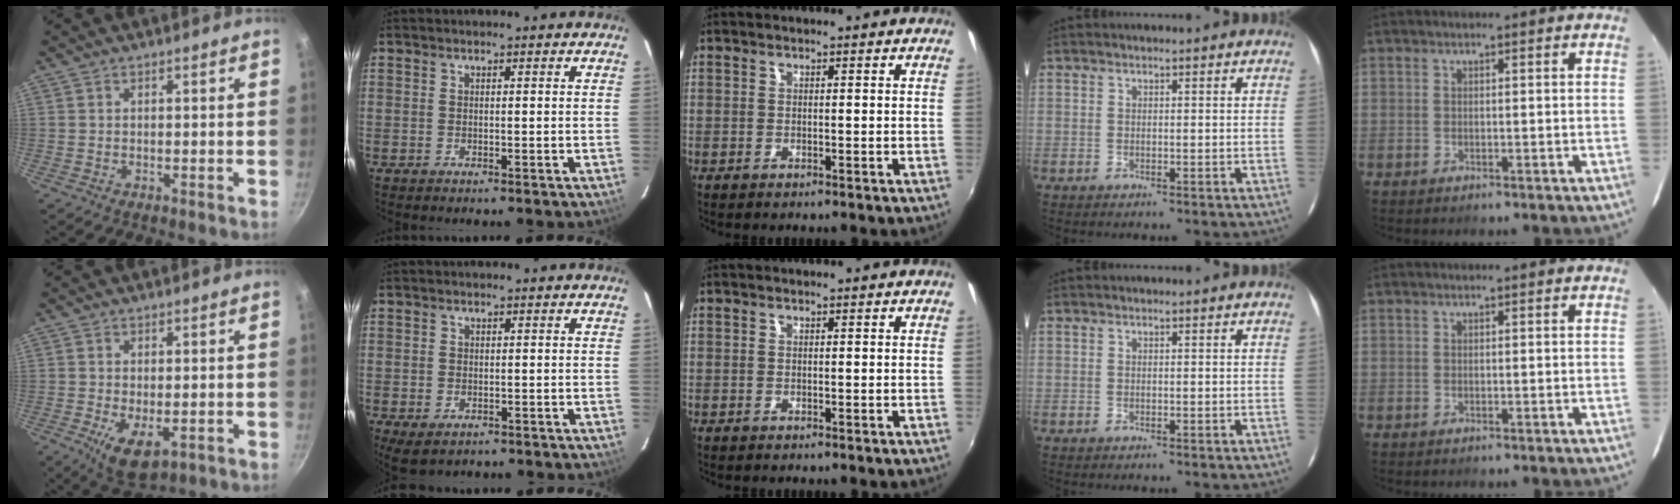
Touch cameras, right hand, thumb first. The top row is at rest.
{"thumb": {"total": 7.4, "force": [-2.0, 3.9, 6.0], "torque": [-0.094, -0.015, -0.020]}, "index": {"total": 3.3, "force": [-1.3, 2.4, 1.9], "torque": [-0.035, -0.009, -0.017]}}